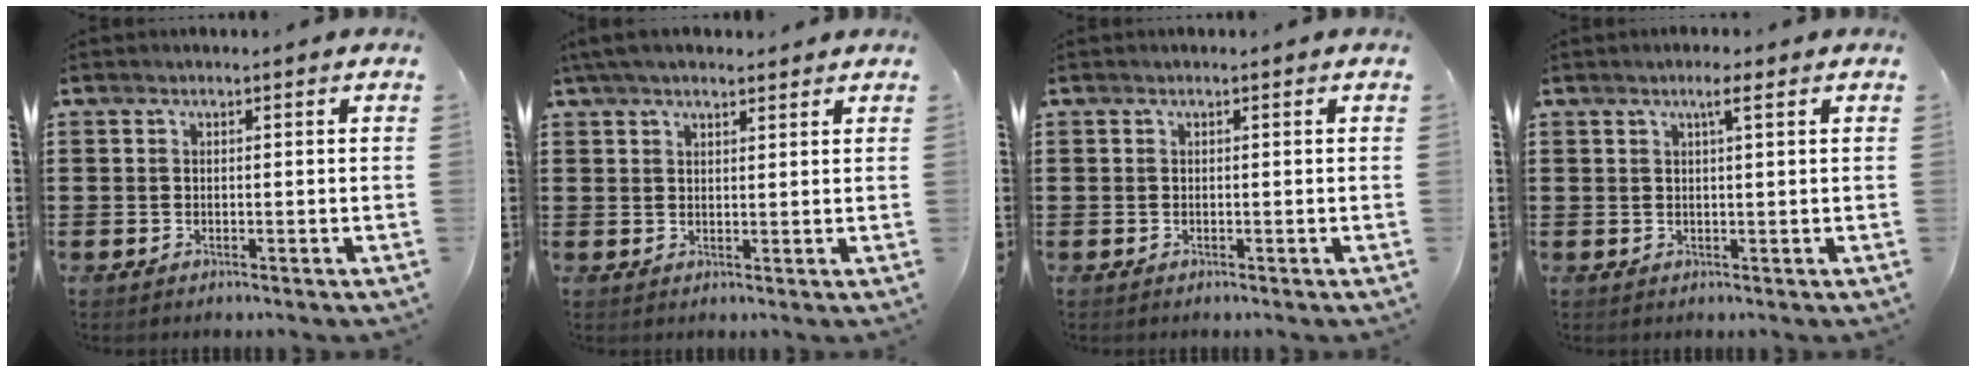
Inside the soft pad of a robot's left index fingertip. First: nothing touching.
{"total": 3.8, "force": [3.1, 1.3, 1.9], "torque": [-0.045, 0.003, 0.058]}
{"total": 0.0}
{"total": 2.4, "force": [1.2, 0.2, 2.0], "torque": [-0.043, 0.002, 0.020]}